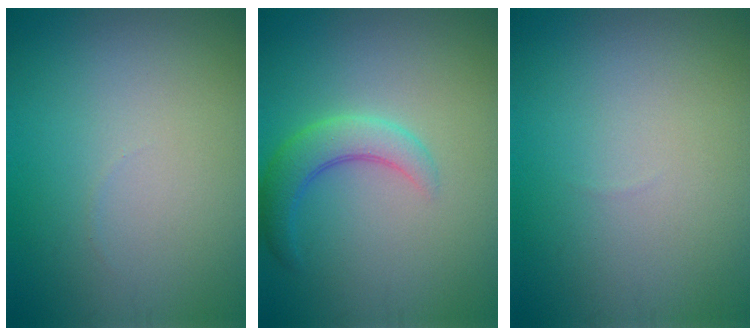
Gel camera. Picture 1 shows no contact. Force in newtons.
{"total": 3.6, "press": 3.6, "slide": 0.1}
{"total": 0.0}